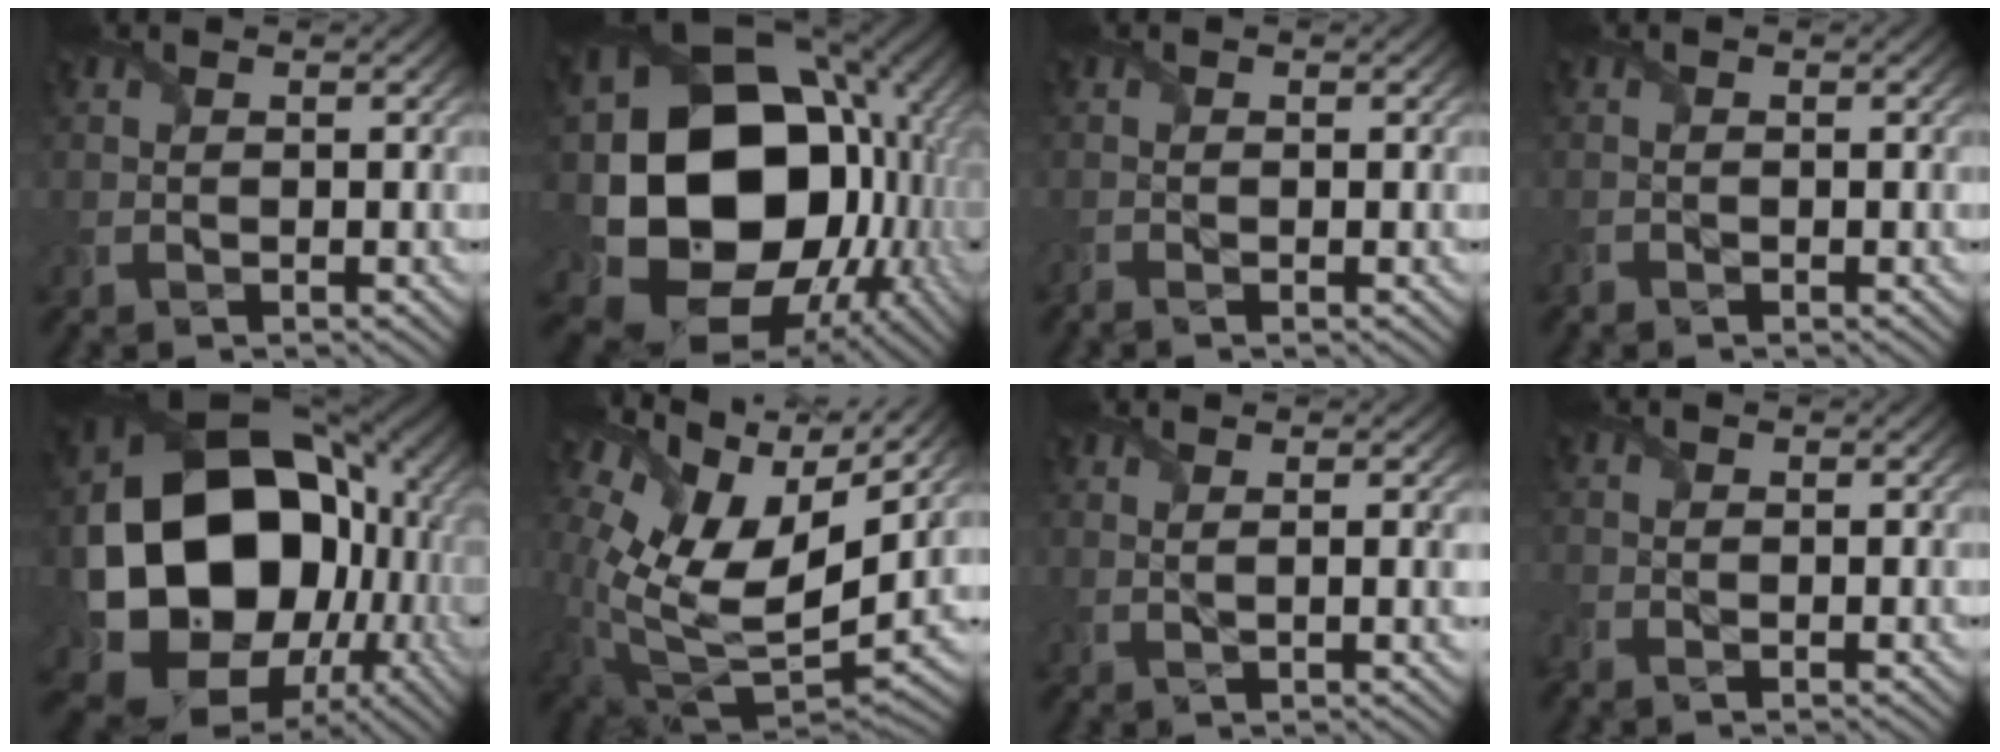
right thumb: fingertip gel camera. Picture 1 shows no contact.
{"total": 20.4, "force": [-1.7, 16.4, 12.1], "torque": [-0.257, -0.059, 0.004]}
{"total": 0.9, "force": [-0.9, 0.1, 0.4], "torque": [-0.010, -0.006, -0.022]}
{"total": 0.9, "force": [-0.8, 0.2, 0.1], "torque": [-0.004, -0.004, -0.017]}
{"total": 20.2, "force": [-1.4, 16.2, 11.9], "torque": [-0.240, -0.048, -0.001]}
{"total": 15.7, "force": [6.1, 8.6, 11.7], "torque": [-0.261, -0.001, 0.117]}
{"total": 4.0, "force": [1.0, 0.8, 3.8], "torque": [-0.057, 0.012, 0.013]}
{"total": 1.1, "force": [-0.7, 0.3, 0.7], "torque": [-0.023, -0.006, -0.017]}